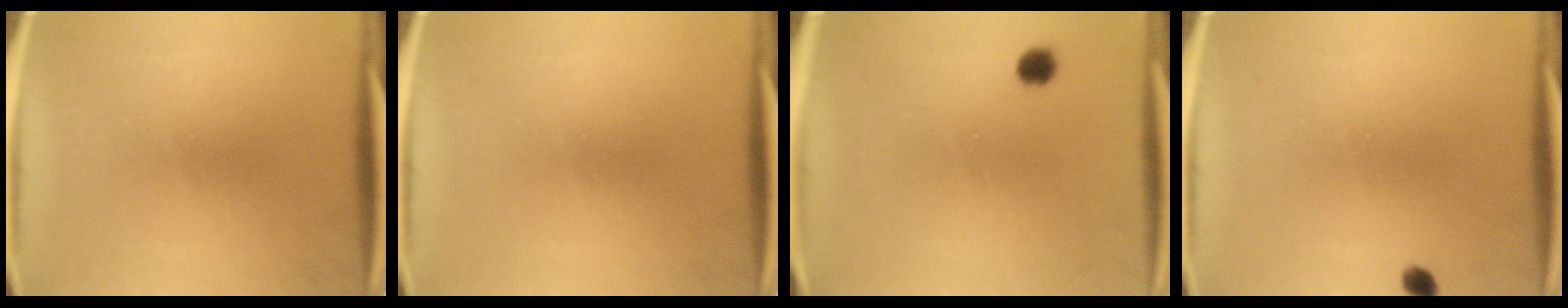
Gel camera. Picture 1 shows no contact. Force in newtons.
{"total": 0.0}
{"total": 1.8}
{"total": 1.4}